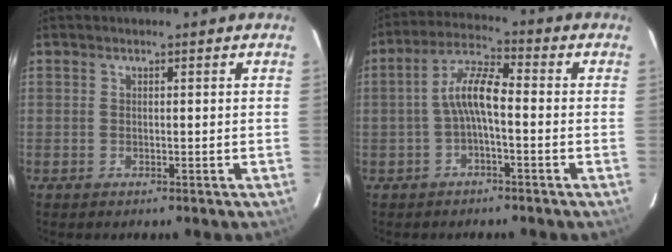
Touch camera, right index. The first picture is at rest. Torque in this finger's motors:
{"motor_torque": [0.75, -0.12, 0.51, 0.14]}